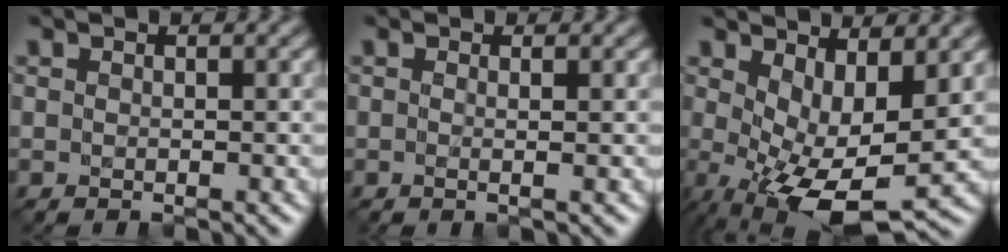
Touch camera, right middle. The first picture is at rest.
{"total": 0.6, "force": [0.0, 0.1, 0.6], "torque": [-0.010, 0.000, -0.004]}
{"total": 7.3, "force": [-0.2, 3.3, 6.5], "torque": [-0.128, -0.017, 0.003]}